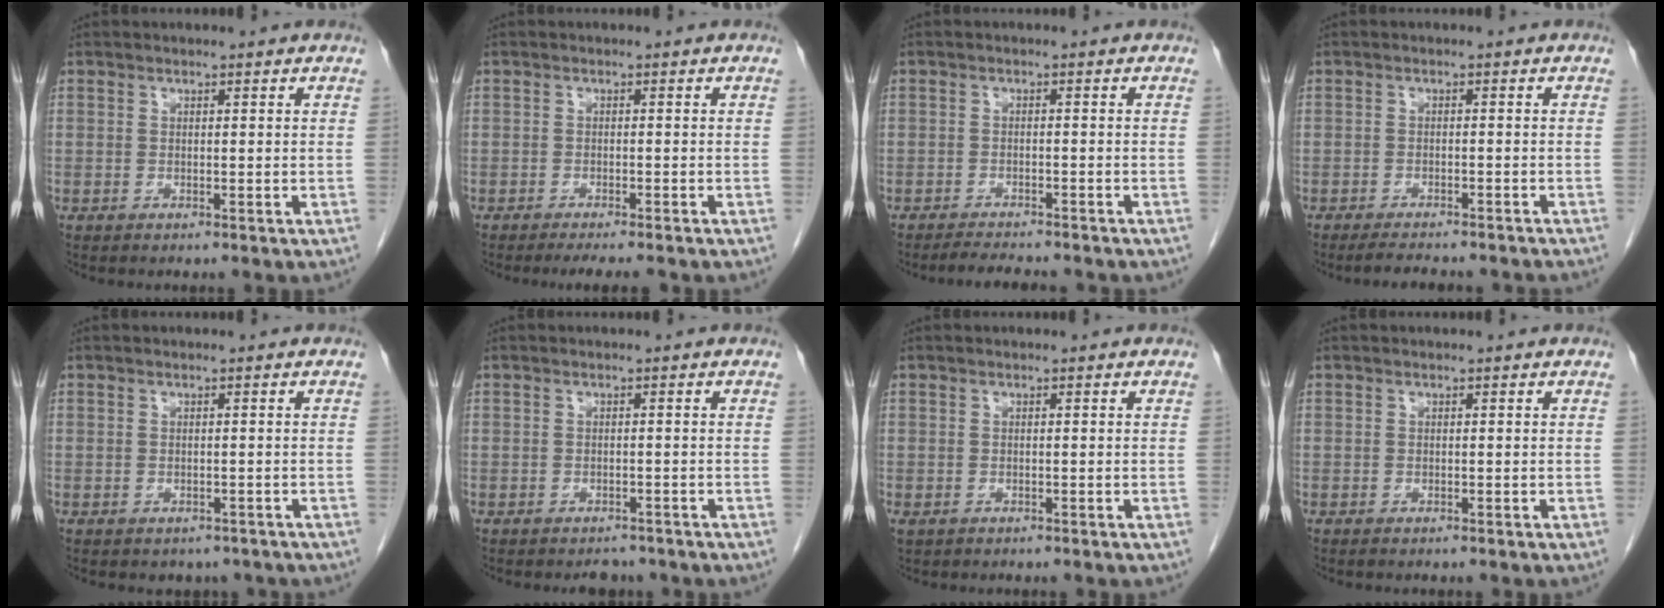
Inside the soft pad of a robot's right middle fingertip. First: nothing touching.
{"total": 4.7, "force": [-4.0, 0.3, 2.4], "torque": [-0.028, -0.009, -0.054]}
{"total": 5.6, "force": [-5.1, 0.9, 2.3], "torque": [-0.036, -0.010, -0.073]}
{"total": 7.0, "force": [-6.2, 1.0, 3.0], "torque": [-0.041, -0.006, -0.085]}
{"total": 2.5, "force": [-2.0, 1.5, 0.4], "torque": [-0.006, 0.003, -0.023]}
{"total": 2.1, "force": [-1.9, 0.9, 0.2], "torque": [-0.009, -0.002, -0.026]}
{"total": 0.7, "force": [-0.3, 0.4, 0.4], "torque": [-0.011, 0.001, 0.000]}
{"total": 0.0}